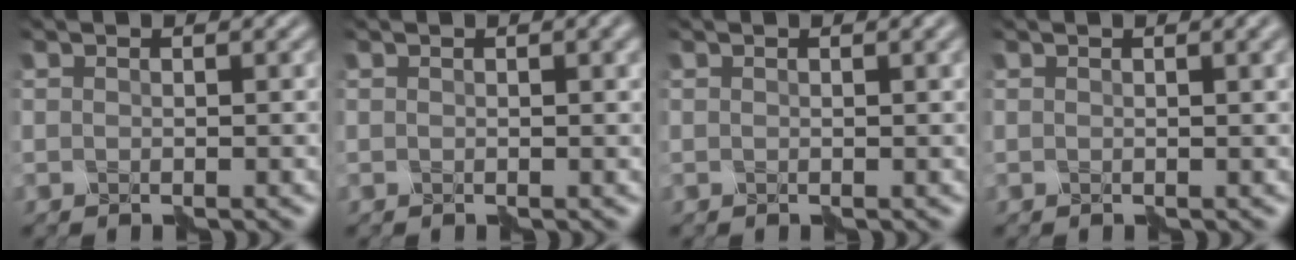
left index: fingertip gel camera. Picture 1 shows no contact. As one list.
[{"total": 1.2, "force": [0.4, 0.2, 1.1], "torque": [-0.016, 0.003, 0.004]}, {"total": 1.1, "force": [0.4, 0.2, 1.0], "torque": [-0.014, 0.002, 0.003]}, {"total": 2.1, "force": [0.7, 0.7, 1.9], "torque": [-0.016, 0.007, 0.004]}]